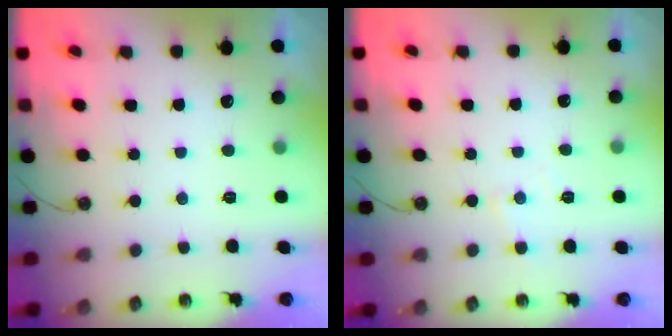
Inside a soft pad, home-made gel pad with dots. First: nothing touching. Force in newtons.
{"total": 3.7, "press": 3.7, "slide": 0.5}